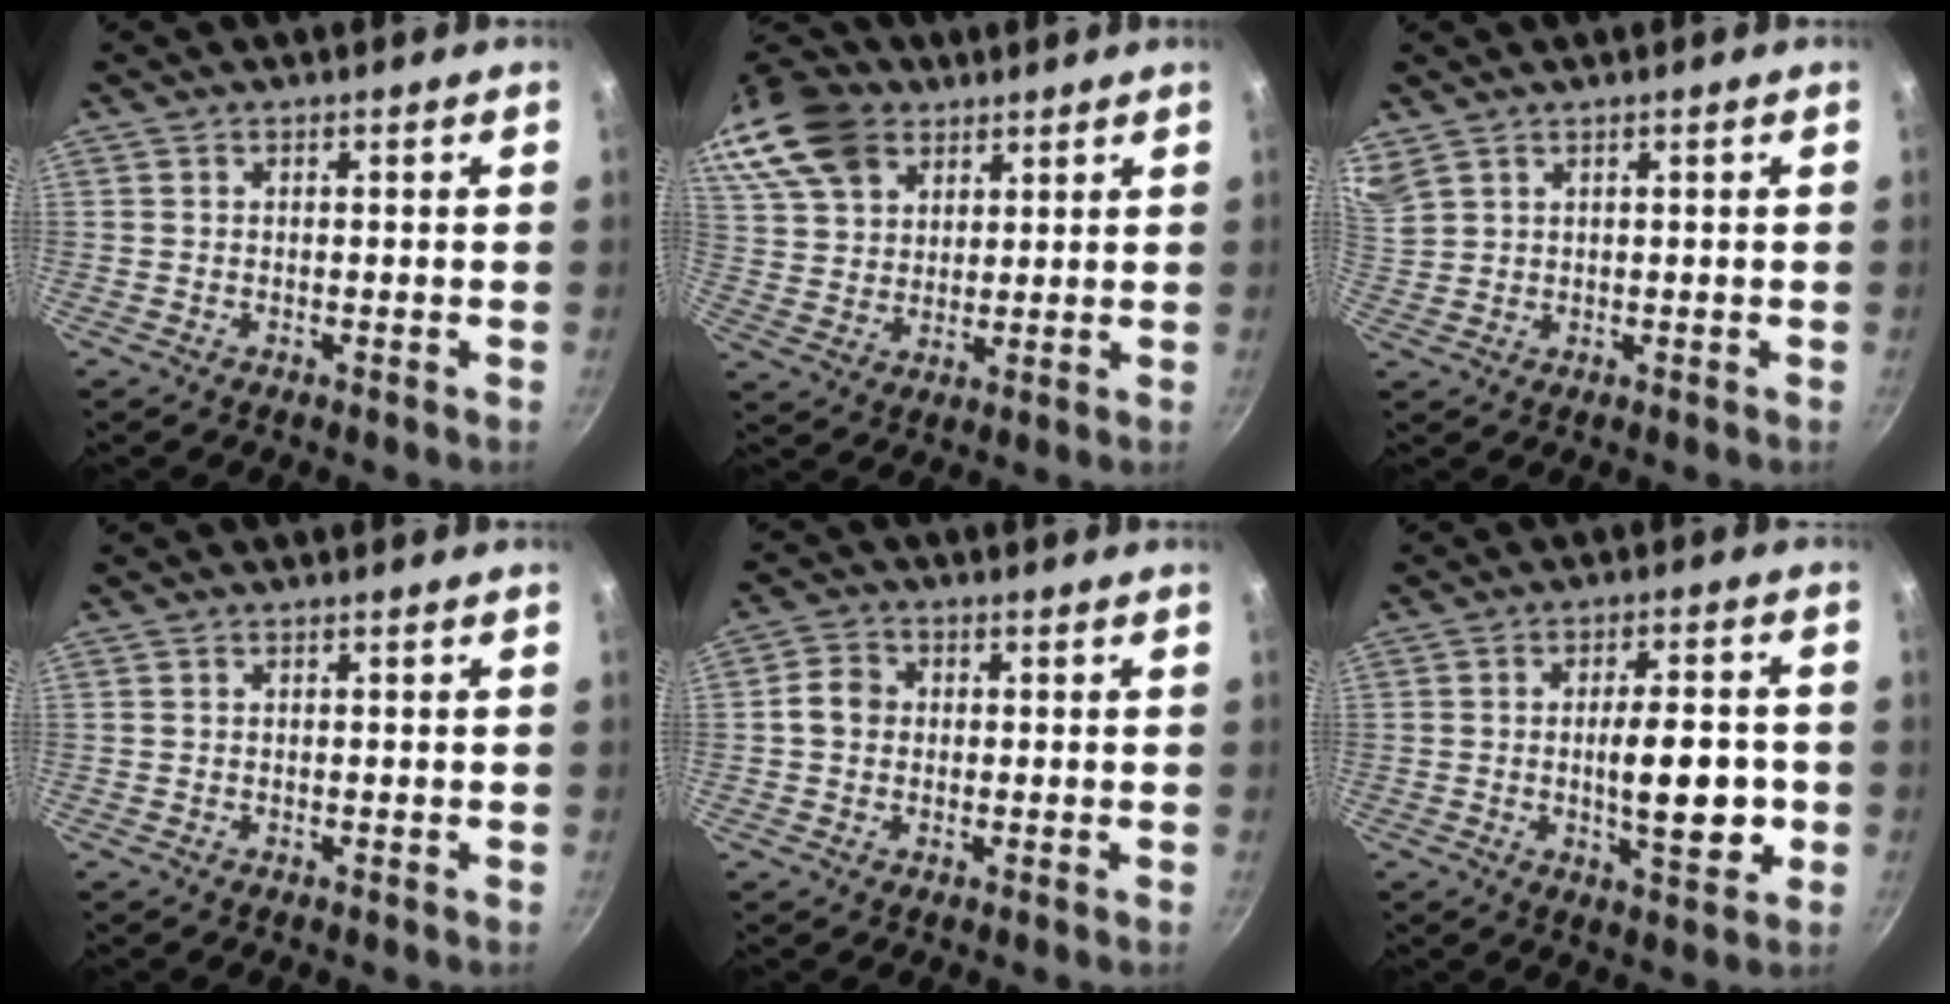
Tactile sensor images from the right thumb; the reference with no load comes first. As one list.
[{"total": 19.0, "force": [11.0, 12.7, 8.7], "torque": [-0.184, 0.002, 0.210]}, {"total": 6.1, "force": [4.4, 3.2, 2.8], "torque": [-0.061, 0.008, 0.098]}, {"total": 0.0}, {"total": 4.4, "force": [0.0, 3.8, 2.1], "torque": [-0.024, 0.009, -0.010]}, {"total": 11.6, "force": [-1.5, 4.3, 10.6], "torque": [-0.136, 0.004, -0.019]}]